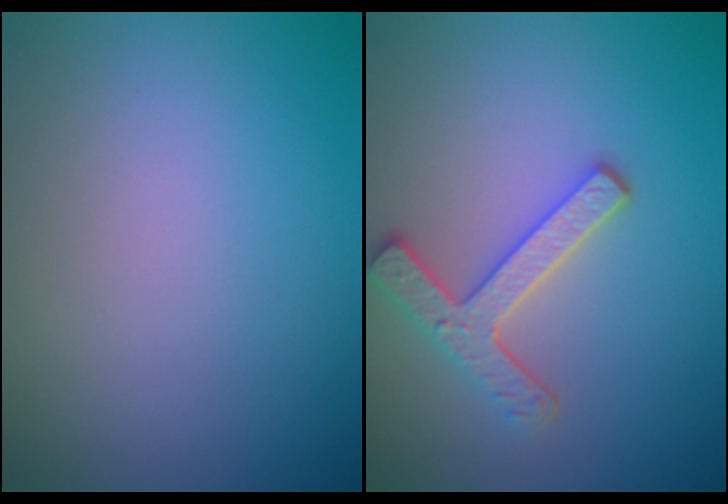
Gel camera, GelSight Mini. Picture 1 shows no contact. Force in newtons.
{"total": 3.3, "press": 2.9, "slide": 1.6}